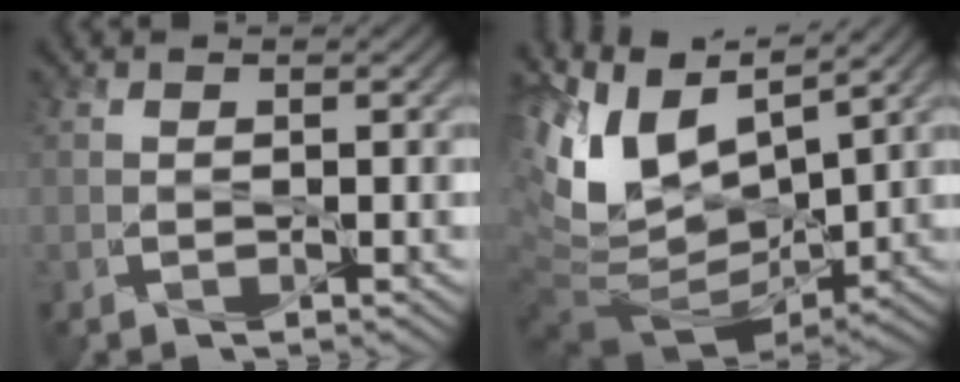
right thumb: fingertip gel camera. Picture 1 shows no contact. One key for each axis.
{"total": 12.4, "fx": 5.6, "fy": 6.1, "fz": 9.3, "tx": -0.210, "ty": 0.007, "tz": 0.110}